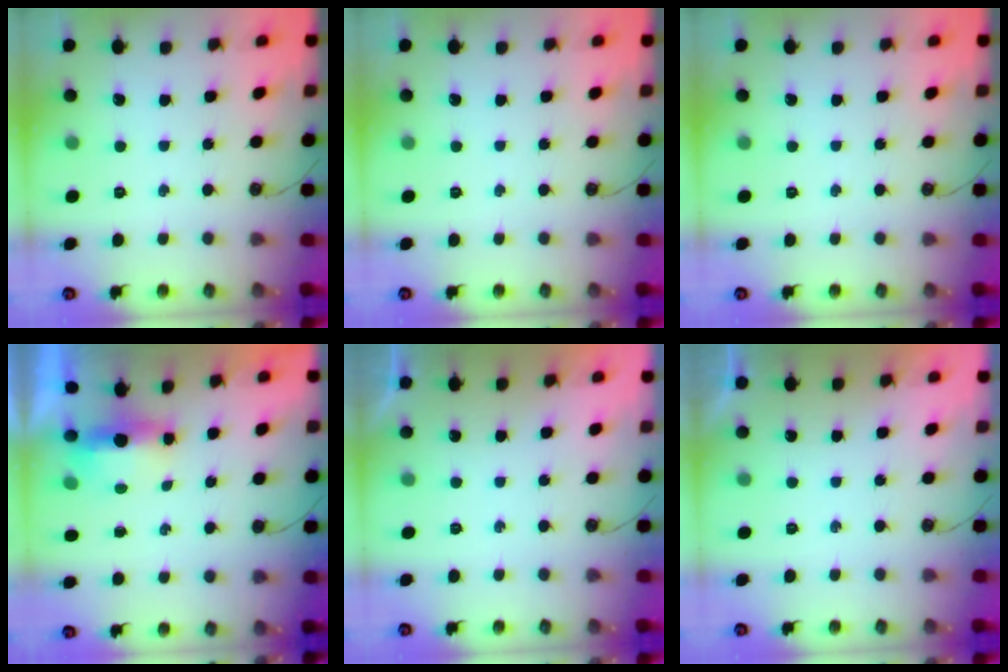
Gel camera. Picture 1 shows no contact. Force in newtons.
{"total": 0.0}
{"total": 0.0}
{"total": 5.0, "press": 4.9, "slide": 1.2}
{"total": 0.0}
{"total": 0.0}